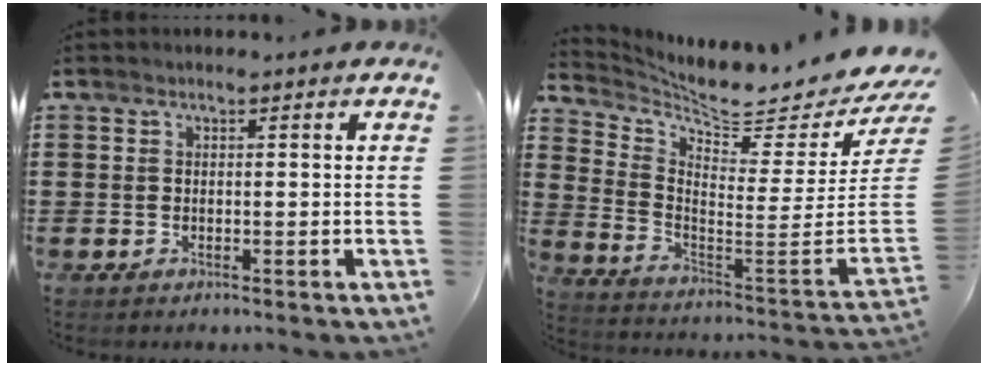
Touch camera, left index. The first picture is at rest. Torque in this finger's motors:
{"motor_torque": [-0.74, -1.25, 0.23, 0.02]}